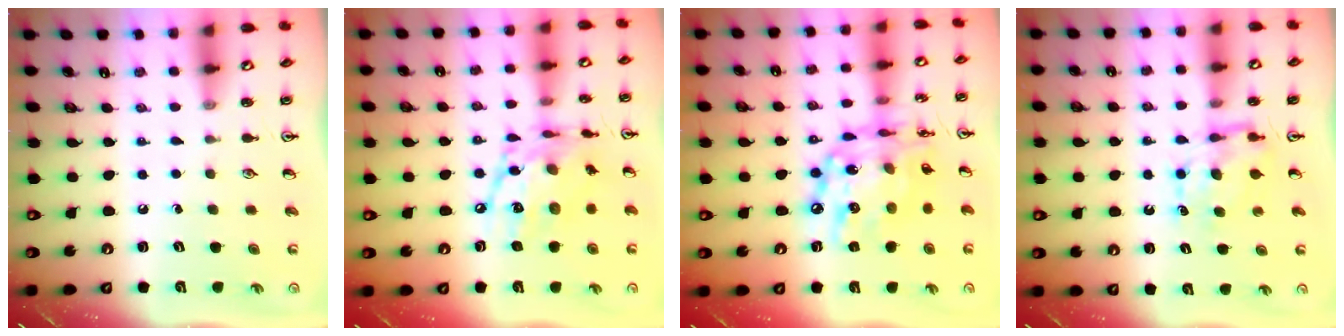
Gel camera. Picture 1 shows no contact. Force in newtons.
{"total": 15.2, "press": 15.1, "slide": 1.0}
{"total": 19.2, "press": 19.1, "slide": 1.8}
{"total": 7.2, "press": 7.2, "slide": 0.1}